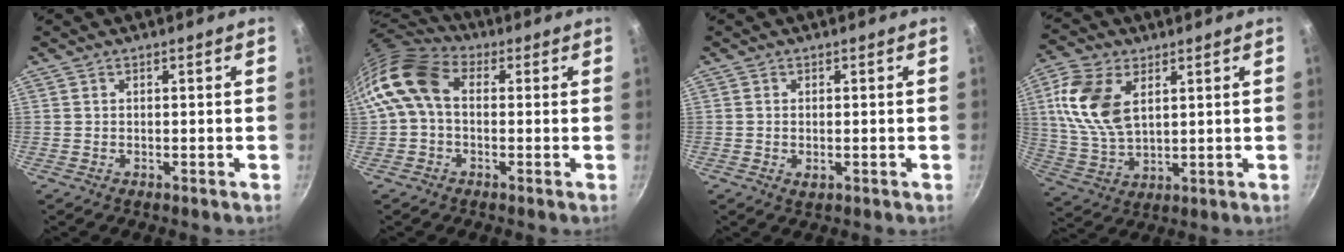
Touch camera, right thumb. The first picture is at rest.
{"total": 11.7, "force": [0.7, 8.2, 8.2], "torque": [-0.152, 0.030, -0.007]}
{"total": 1.6, "force": [-0.3, 0.9, 1.3], "torque": [-0.024, -0.003, -0.004]}
{"total": 13.6, "force": [4.2, 8.0, 10.1], "torque": [-0.195, -0.009, 0.087]}